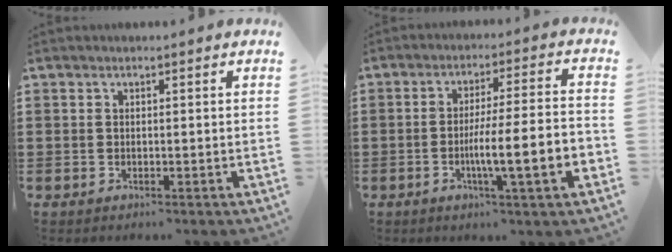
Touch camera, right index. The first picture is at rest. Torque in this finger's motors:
{"motor_torque": [1.58, -0.56, 0.54, 0.21]}